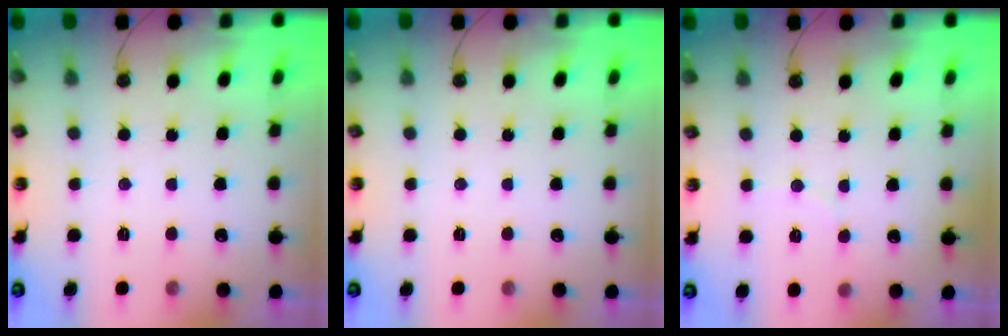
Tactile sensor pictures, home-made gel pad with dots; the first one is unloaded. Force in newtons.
{"total": 0.0}
{"total": 2.7, "press": 2.6, "slide": 0.7}